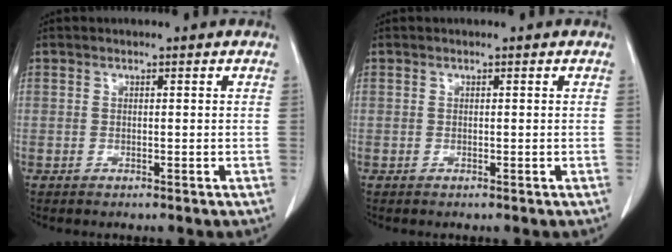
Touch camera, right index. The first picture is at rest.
{"total": 0.0}